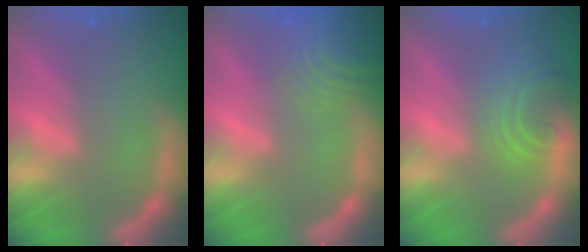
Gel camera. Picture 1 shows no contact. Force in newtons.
{"total": 9.5}
{"total": 5.5}